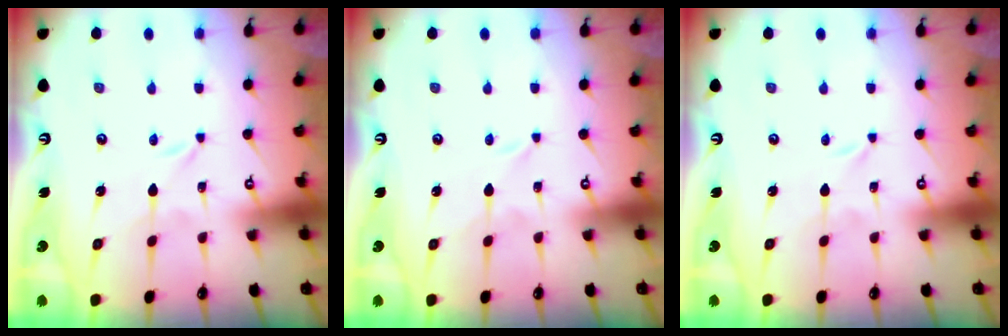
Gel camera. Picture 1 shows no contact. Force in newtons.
{"total": 1.4, "press": 1.3, "slide": 0.3}
{"total": 0.0}